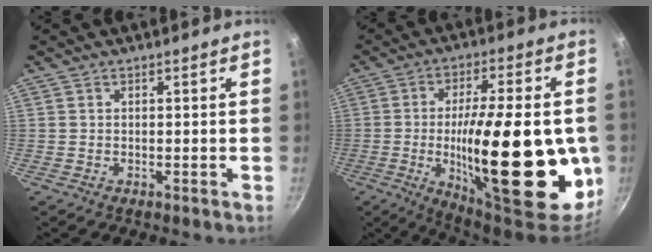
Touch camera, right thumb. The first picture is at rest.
{"total": 31.6, "force": [-4.6, 10.8, 29.3], "torque": [-0.412, -0.002, -0.061]}